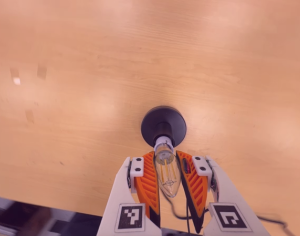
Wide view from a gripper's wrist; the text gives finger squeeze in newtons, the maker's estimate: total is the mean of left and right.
{"total": 16.7, "left": 16.2, "right": 17.3}